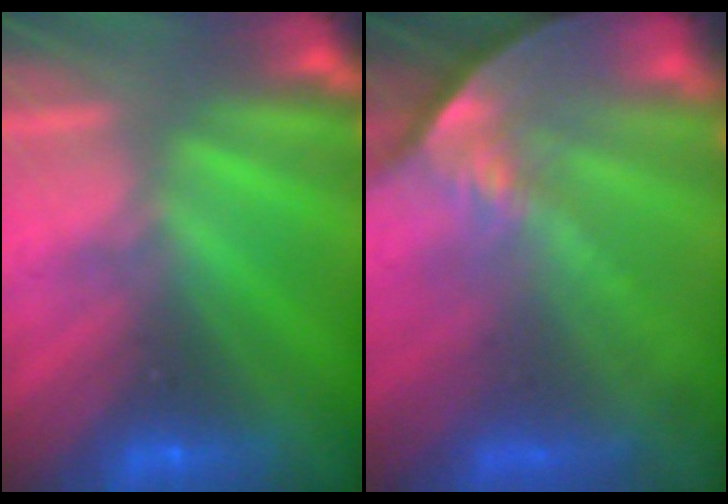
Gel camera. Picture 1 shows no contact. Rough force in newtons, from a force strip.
{"total": 7.3}